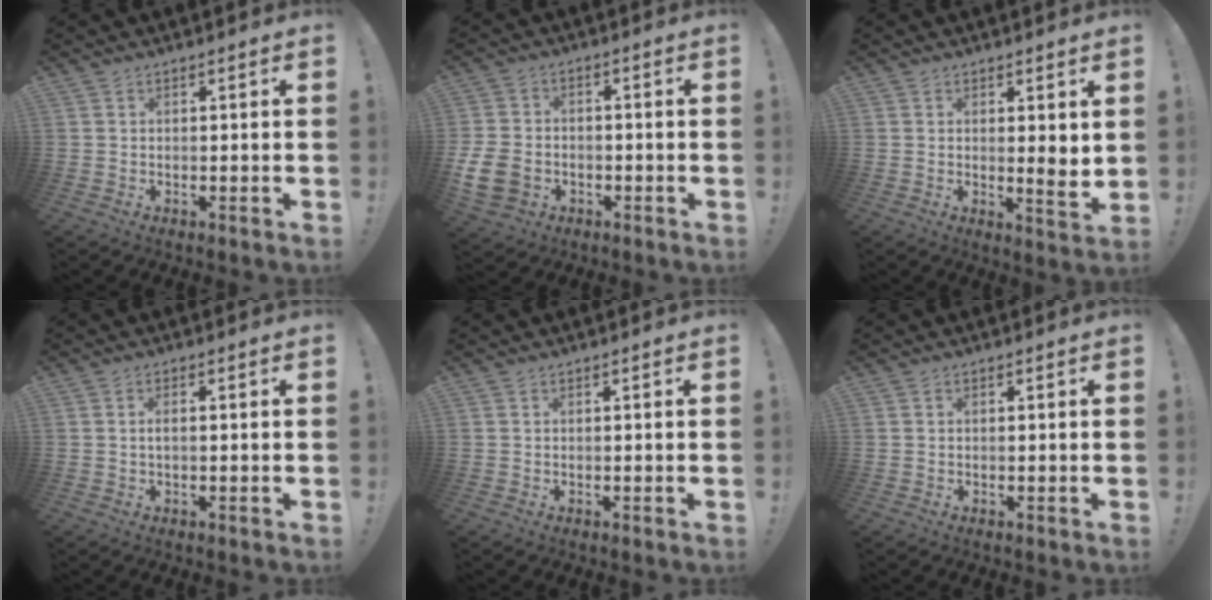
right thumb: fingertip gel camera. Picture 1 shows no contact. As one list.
[{"total": 9.7, "force": [-3.3, 7.7, 4.9], "torque": [-0.096, 0.019, -0.059]}, {"total": 4.0, "force": [1.5, 0.5, 3.7], "torque": [-0.038, -0.023, 0.021]}, {"total": 1.6, "force": [-0.1, 0.3, 1.5], "torque": [-0.022, 0.000, -0.005]}, {"total": 0.0}, {"total": 0.0}]